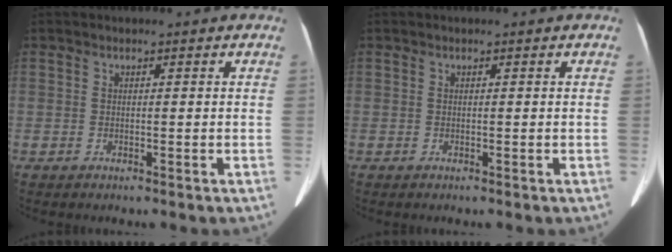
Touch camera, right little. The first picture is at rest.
{"total": 0.0}